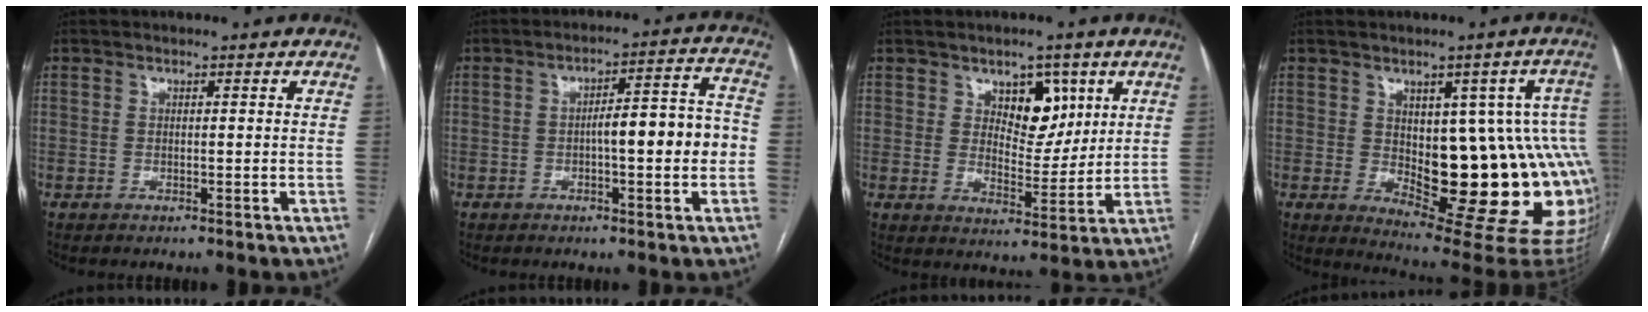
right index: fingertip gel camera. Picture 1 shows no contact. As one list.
[{"total": 8.7, "force": [-1.4, 1.5, 8.5], "torque": [-0.117, 0.028, -0.019]}, {"total": 7.3, "force": [3.4, 4.2, 4.8], "torque": [-0.067, 0.003, 0.060]}, {"total": 20.2, "force": [-1.4, 7.7, 18.6], "torque": [-0.156, 0.018, 0.011]}]